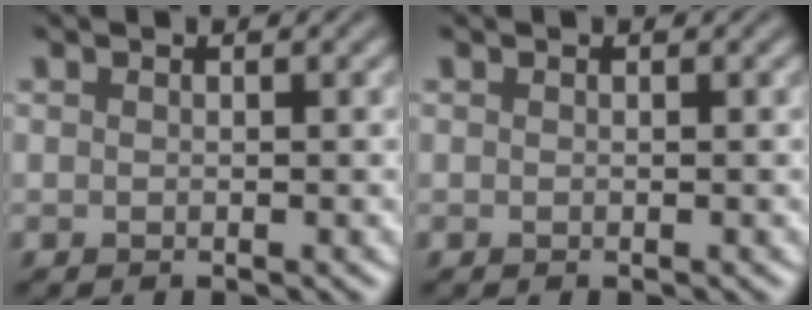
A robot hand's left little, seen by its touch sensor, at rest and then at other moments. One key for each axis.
{"total": 0.0}